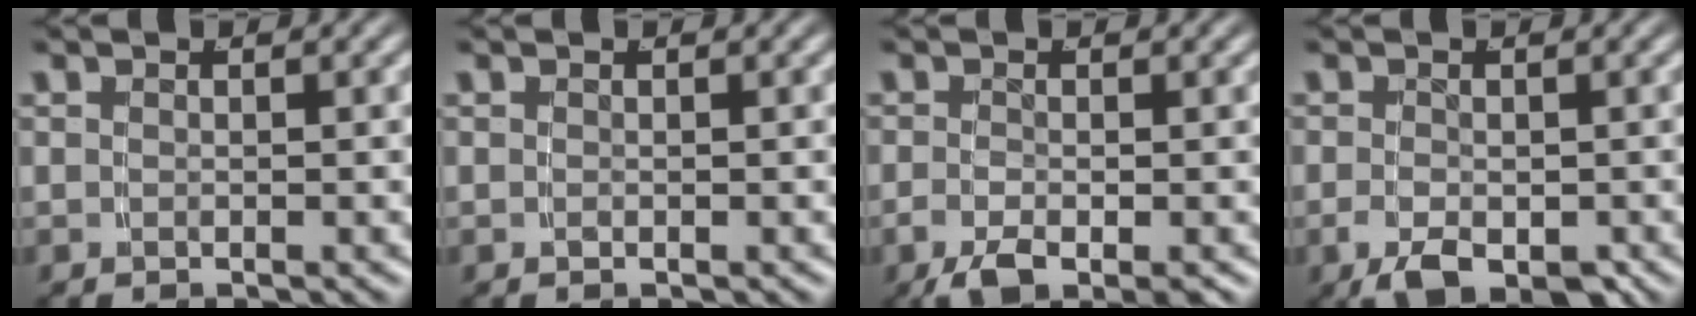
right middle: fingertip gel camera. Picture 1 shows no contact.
{"total": 0.0}
{"total": 2.7, "force": [-1.6, 0.9, 2.0], "torque": [-0.043, -0.019, -0.017]}
{"total": 4.3, "force": [-2.1, 2.0, 3.1], "torque": [-0.057, -0.034, -0.018]}